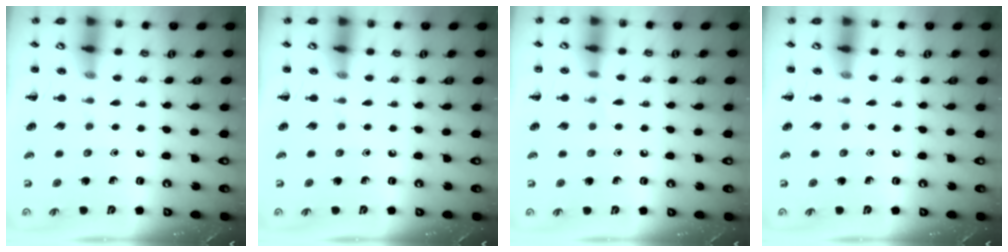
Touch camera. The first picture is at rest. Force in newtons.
{"total": 0.0}
{"total": 3.5, "press": 3.3, "slide": 1.3}
{"total": 0.0}